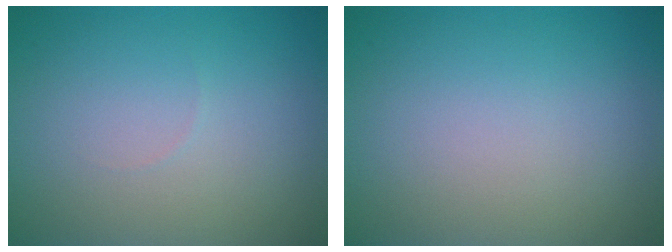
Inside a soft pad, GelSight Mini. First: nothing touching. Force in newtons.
{"total": 0.0}